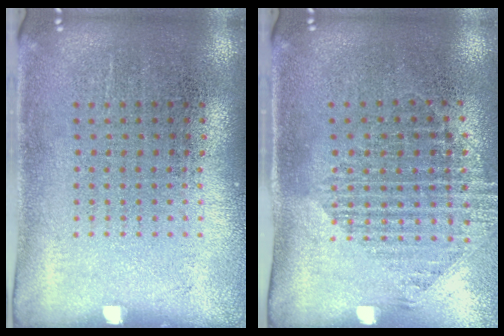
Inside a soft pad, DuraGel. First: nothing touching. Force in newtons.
{"total": 1.5, "press": 1.2, "slide": 0.9}